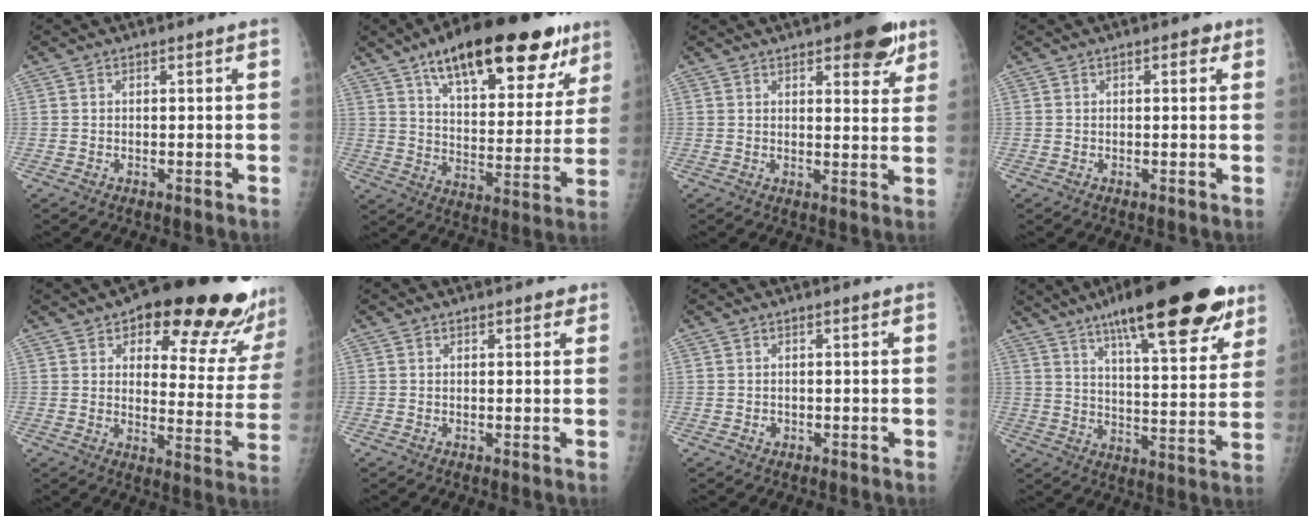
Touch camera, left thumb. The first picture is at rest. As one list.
[{"total": 27.1, "force": [16.3, 10.5, 18.9], "torque": [-0.243, -0.027, 0.244]}, {"total": 9.1, "force": [5.5, 3.4, 6.4], "torque": [-0.055, -0.023, 0.068]}, {"total": 2.1, "force": [0.9, 1.1, 1.6], "torque": [-0.014, 0.001, 0.009]}, {"total": 22.6, "force": [15.8, 7.6, 14.2], "torque": [-0.135, -0.071, 0.199]}, {"total": 1.5, "force": [1.1, 0.8, 0.6], "torque": [0.004, -0.004, 0.009]}, {"total": 0.8, "force": [-0.1, 0.7, 0.2], "torque": [-0.001, 0.001, -0.001]}, {"total": 25.1, "force": [15.7, 7.0, 18.3], "torque": [-0.240, -0.040, 0.234]}]